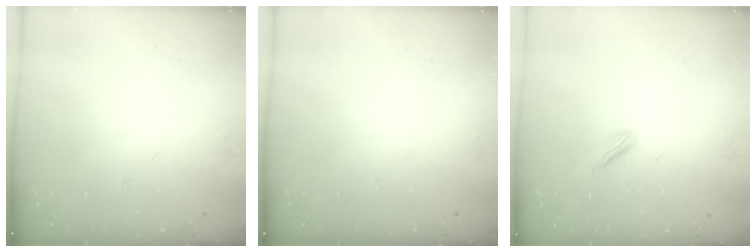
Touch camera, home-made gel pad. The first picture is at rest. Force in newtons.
{"total": 0.0}
{"total": 1.8, "press": 1.7, "slide": 0.5}